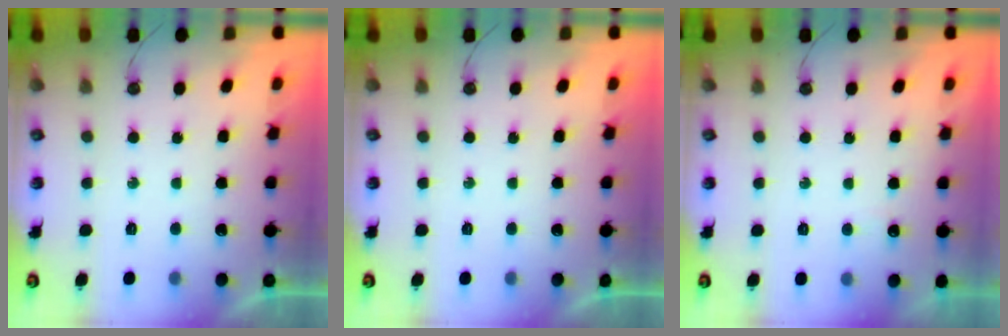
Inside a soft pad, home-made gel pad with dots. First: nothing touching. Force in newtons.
{"total": 0.0}
{"total": 2.2, "press": 2.2, "slide": 0.5}